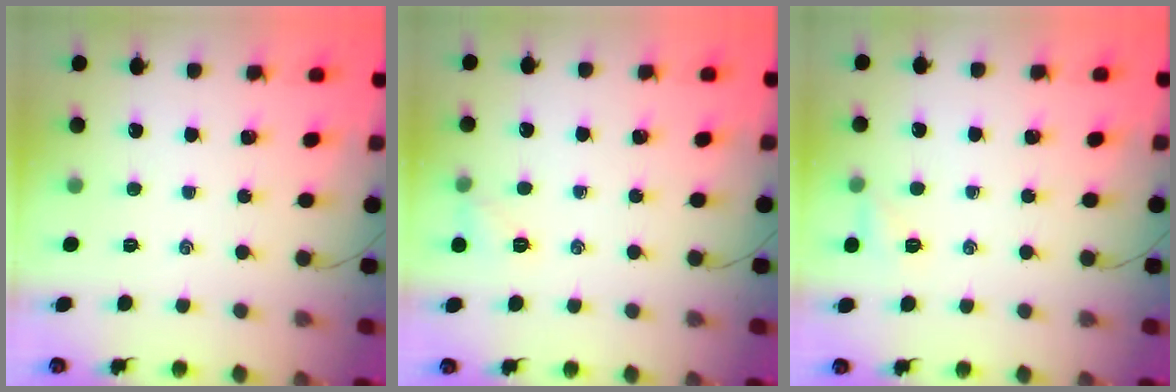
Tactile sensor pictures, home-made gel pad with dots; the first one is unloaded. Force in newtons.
{"total": 5.9, "press": 5.7, "slide": 1.5}
{"total": 4.4, "press": 4.3, "slide": 1.1}